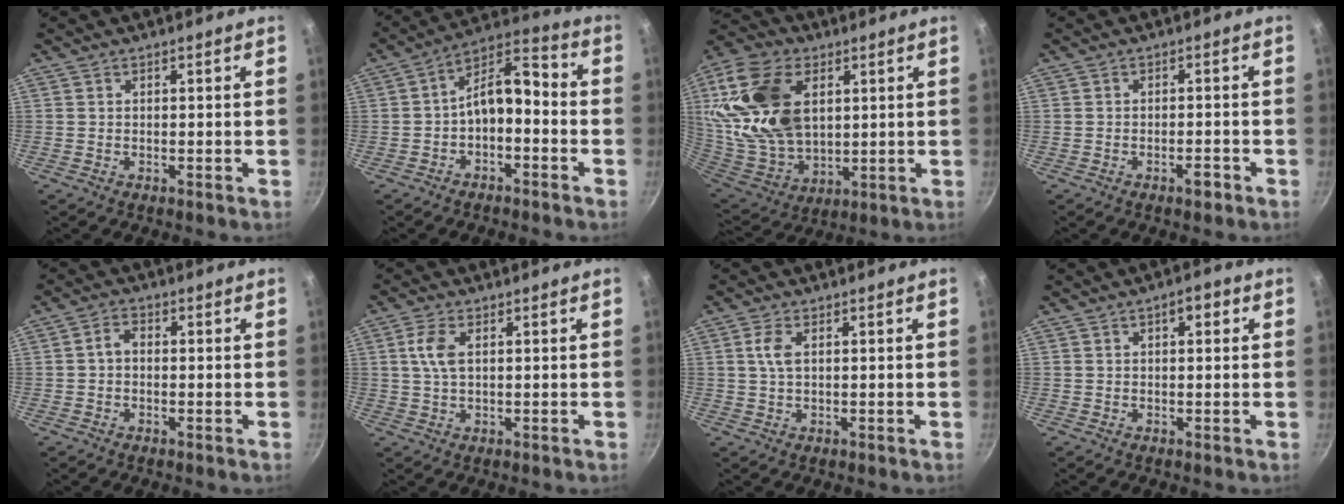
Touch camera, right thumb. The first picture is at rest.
{"total": 9.8, "force": [-2.4, 5.4, 7.8], "torque": [-0.111, 0.061, -0.046]}
{"total": 23.3, "force": [6.2, 15.1, 16.6], "torque": [-0.317, -0.023, 0.122]}
{"total": 2.3, "force": [-1.5, 0.8, 1.5], "torque": [-0.021, 0.012, -0.020]}
{"total": 2.7, "force": [-0.2, 2.0, 1.8], "torque": [-0.029, 0.012, -0.008]}
{"total": 4.8, "force": [1.2, 2.4, 3.9], "torque": [-0.085, 0.004, 0.023]}
{"total": 3.3, "force": [0.9, 1.5, 2.8], "torque": [-0.060, 0.003, 0.018]}
{"total": 3.3, "force": [1.2, 1.5, 2.7], "torque": [-0.027, 0.007, 0.013]}